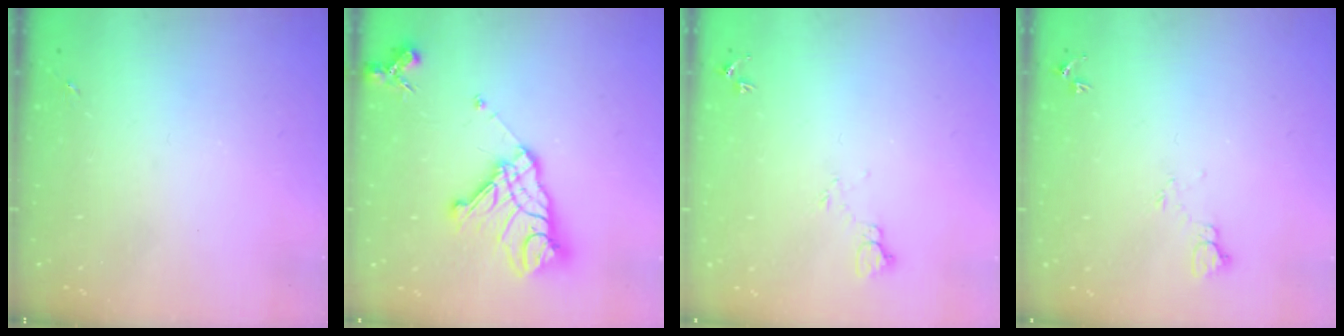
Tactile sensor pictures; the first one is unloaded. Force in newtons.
{"total": 17.5, "press": 17.3, "slide": 2.0}
{"total": 4.2, "press": 4.1, "slide": 0.5}
{"total": 4.2, "press": 4.1, "slide": 0.5}